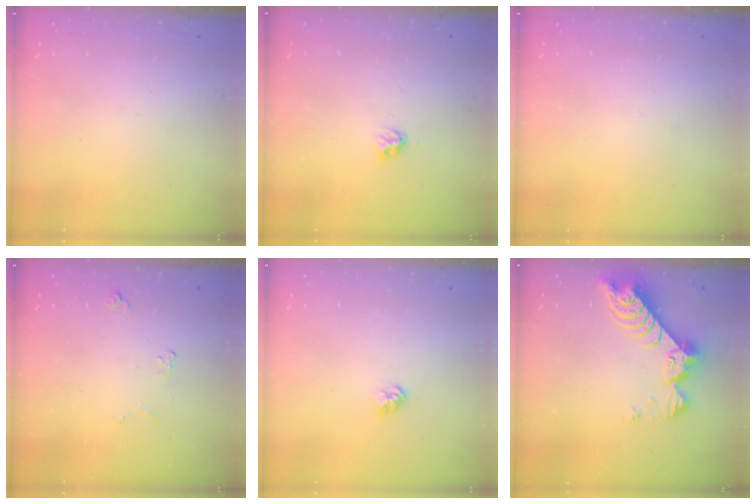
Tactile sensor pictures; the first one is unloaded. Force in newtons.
{"total": 3.2, "press": 3.1, "slide": 0.5}
{"total": 0.0}
{"total": 3.4, "press": 3.4, "slide": 0.6}
{"total": 2.8, "press": 2.8, "slide": 0.4}
{"total": 9.4, "press": 9.4, "slide": 0.9}